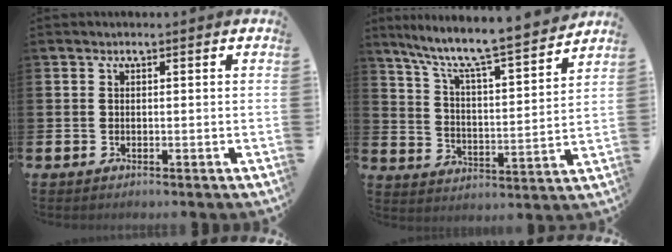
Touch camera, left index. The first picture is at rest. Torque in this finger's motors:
{"motor_torque": [-0.17, -0.90, 0.81, 0.21]}